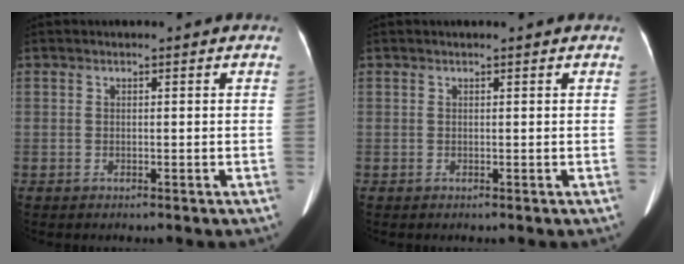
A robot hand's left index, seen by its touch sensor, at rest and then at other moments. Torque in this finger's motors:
{"motor_torque": [-0.02, -0.05, 0.00, 0.02]}